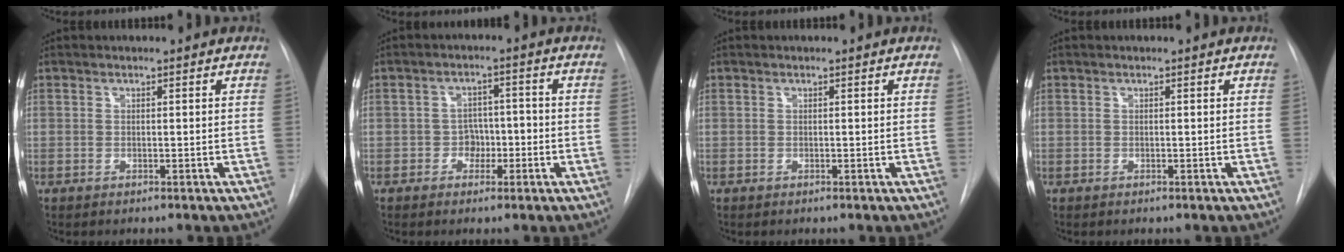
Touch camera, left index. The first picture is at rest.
{"total": 3.4, "force": [-1.2, 2.6, 1.9], "torque": [-0.020, 0.010, -0.020]}
{"total": 0.0}
{"total": 0.0}